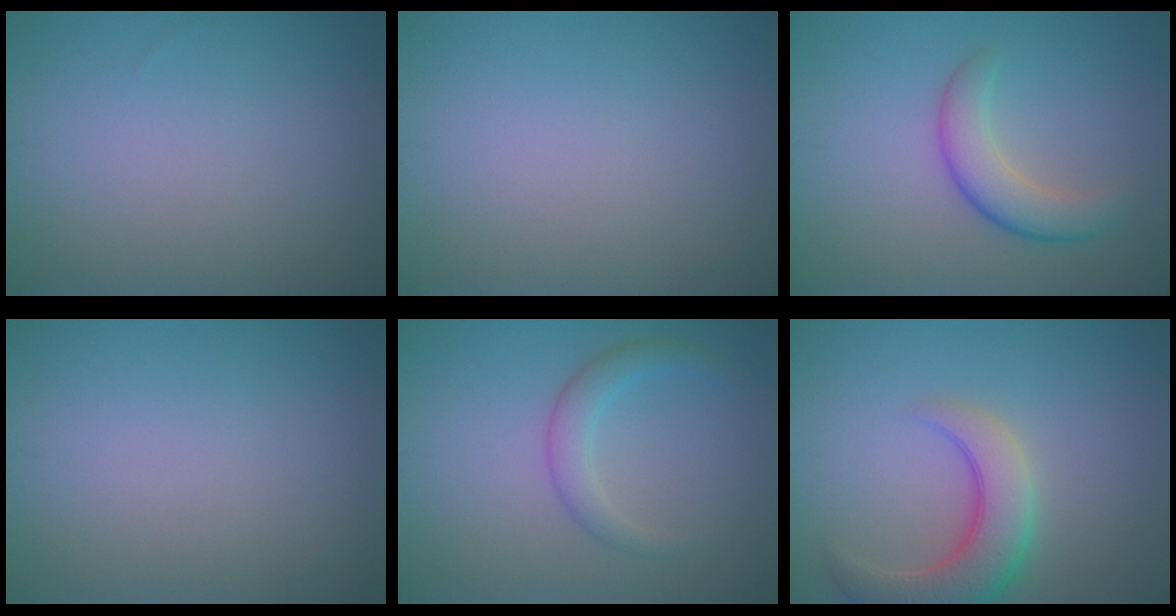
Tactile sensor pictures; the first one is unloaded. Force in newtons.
{"total": 0.0}
{"total": 3.5, "press": 3.5, "slide": 0.1}
{"total": 0.0}
{"total": 2.3, "press": 2.3, "slide": 0.1}
{"total": 5.7, "press": 5.6, "slide": 0.7}